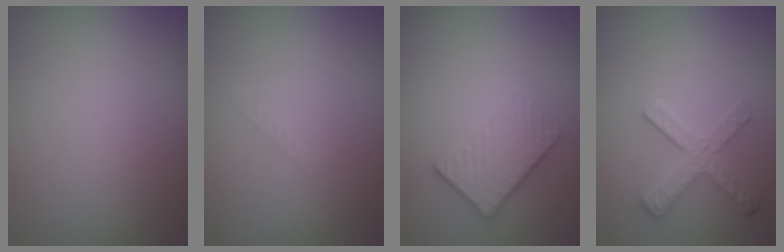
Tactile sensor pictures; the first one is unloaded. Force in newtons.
{"total": 0.8, "press": 0.7, "slide": 0.2}
{"total": 4.2, "press": 2.8, "slide": 3.1}
{"total": 3.0, "press": 2.3, "slide": 1.9}